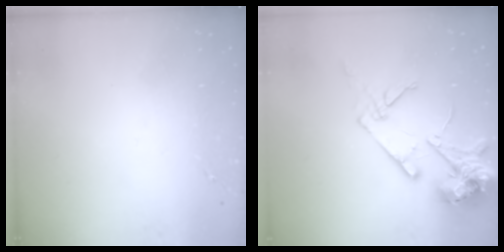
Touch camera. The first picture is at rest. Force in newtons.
{"total": 16.6, "press": 16.5, "slide": 2.3}